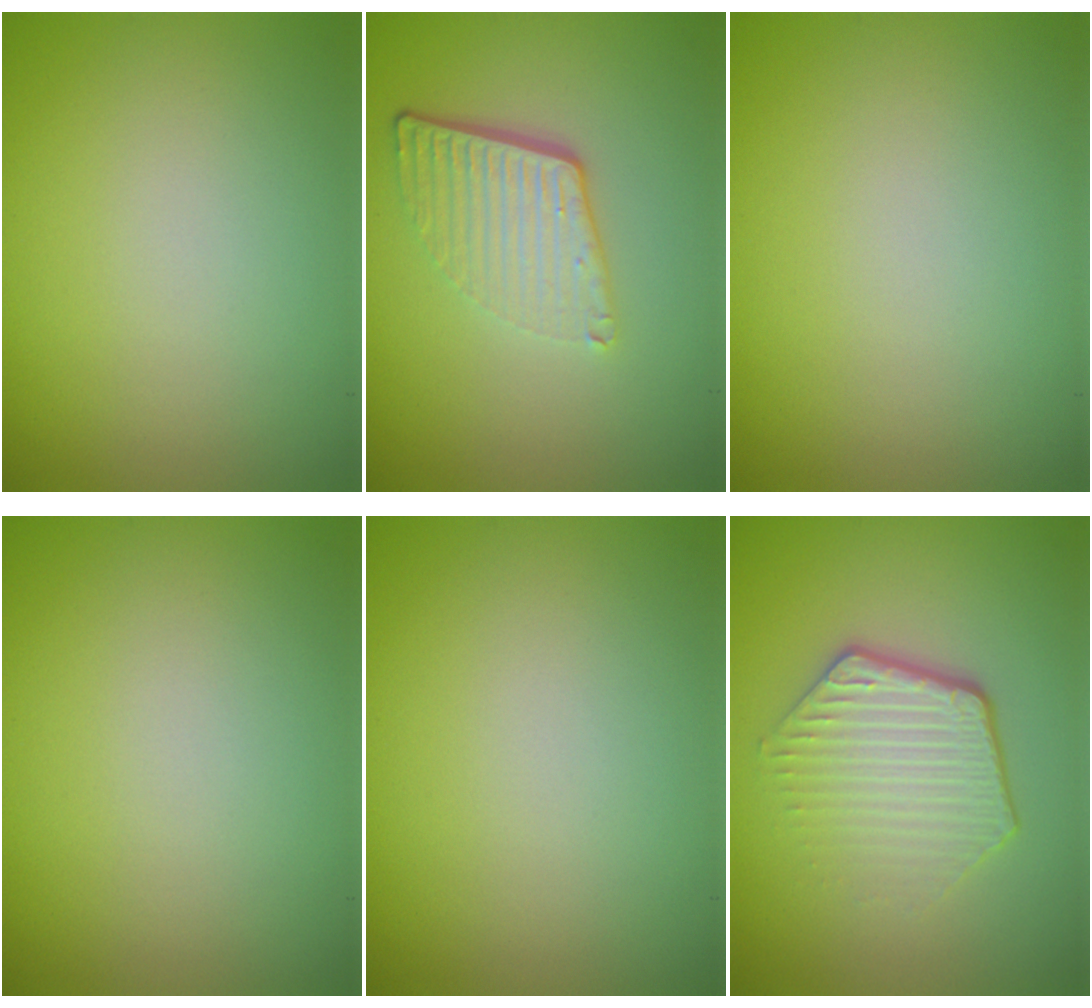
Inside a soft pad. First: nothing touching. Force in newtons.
{"total": 4.4, "press": 2.9, "slide": 3.3}
{"total": 0.0}
{"total": 0.0}
{"total": 0.0}
{"total": 4.3, "press": 3.1, "slide": 2.9}